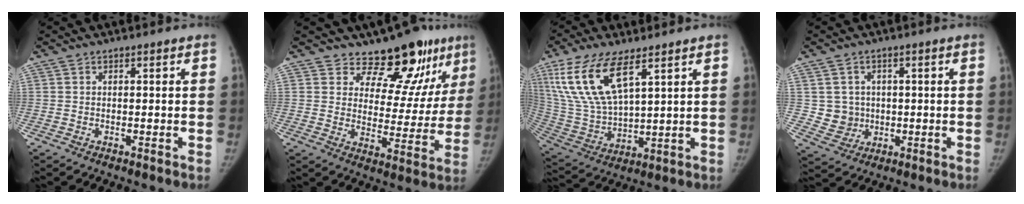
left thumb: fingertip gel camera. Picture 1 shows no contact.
{"total": 14.1, "force": [11.0, 6.5, 5.9], "torque": [-0.025, -0.088, 0.145]}
{"total": 16.2, "force": [8.4, 6.4, 12.2], "torque": [-0.251, -0.029, 0.178]}
{"total": 5.5, "force": [0.5, 5.4, 1.1], "torque": [0.007, 0.002, 0.016]}